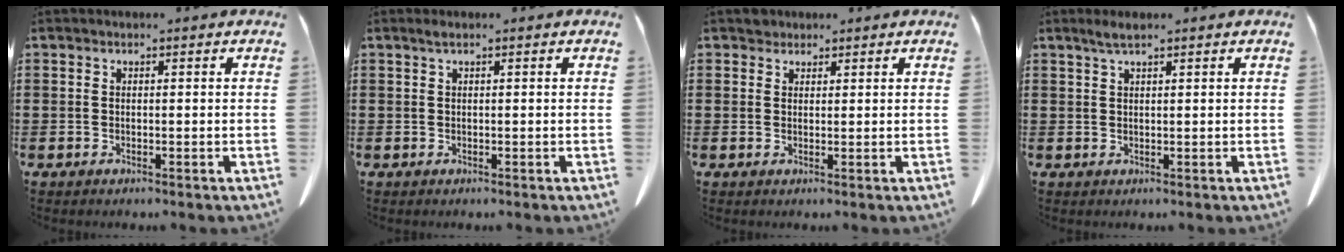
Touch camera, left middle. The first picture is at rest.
{"total": 0.7, "force": [0.3, 0.0, 0.6], "torque": [-0.011, 0.000, 0.006]}
{"total": 1.6, "force": [1.3, 0.8, 0.0], "torque": [-0.005, 0.003, 0.028]}
{"total": 1.8, "force": [1.3, 0.2, 1.3], "torque": [-0.026, 0.002, 0.022]}